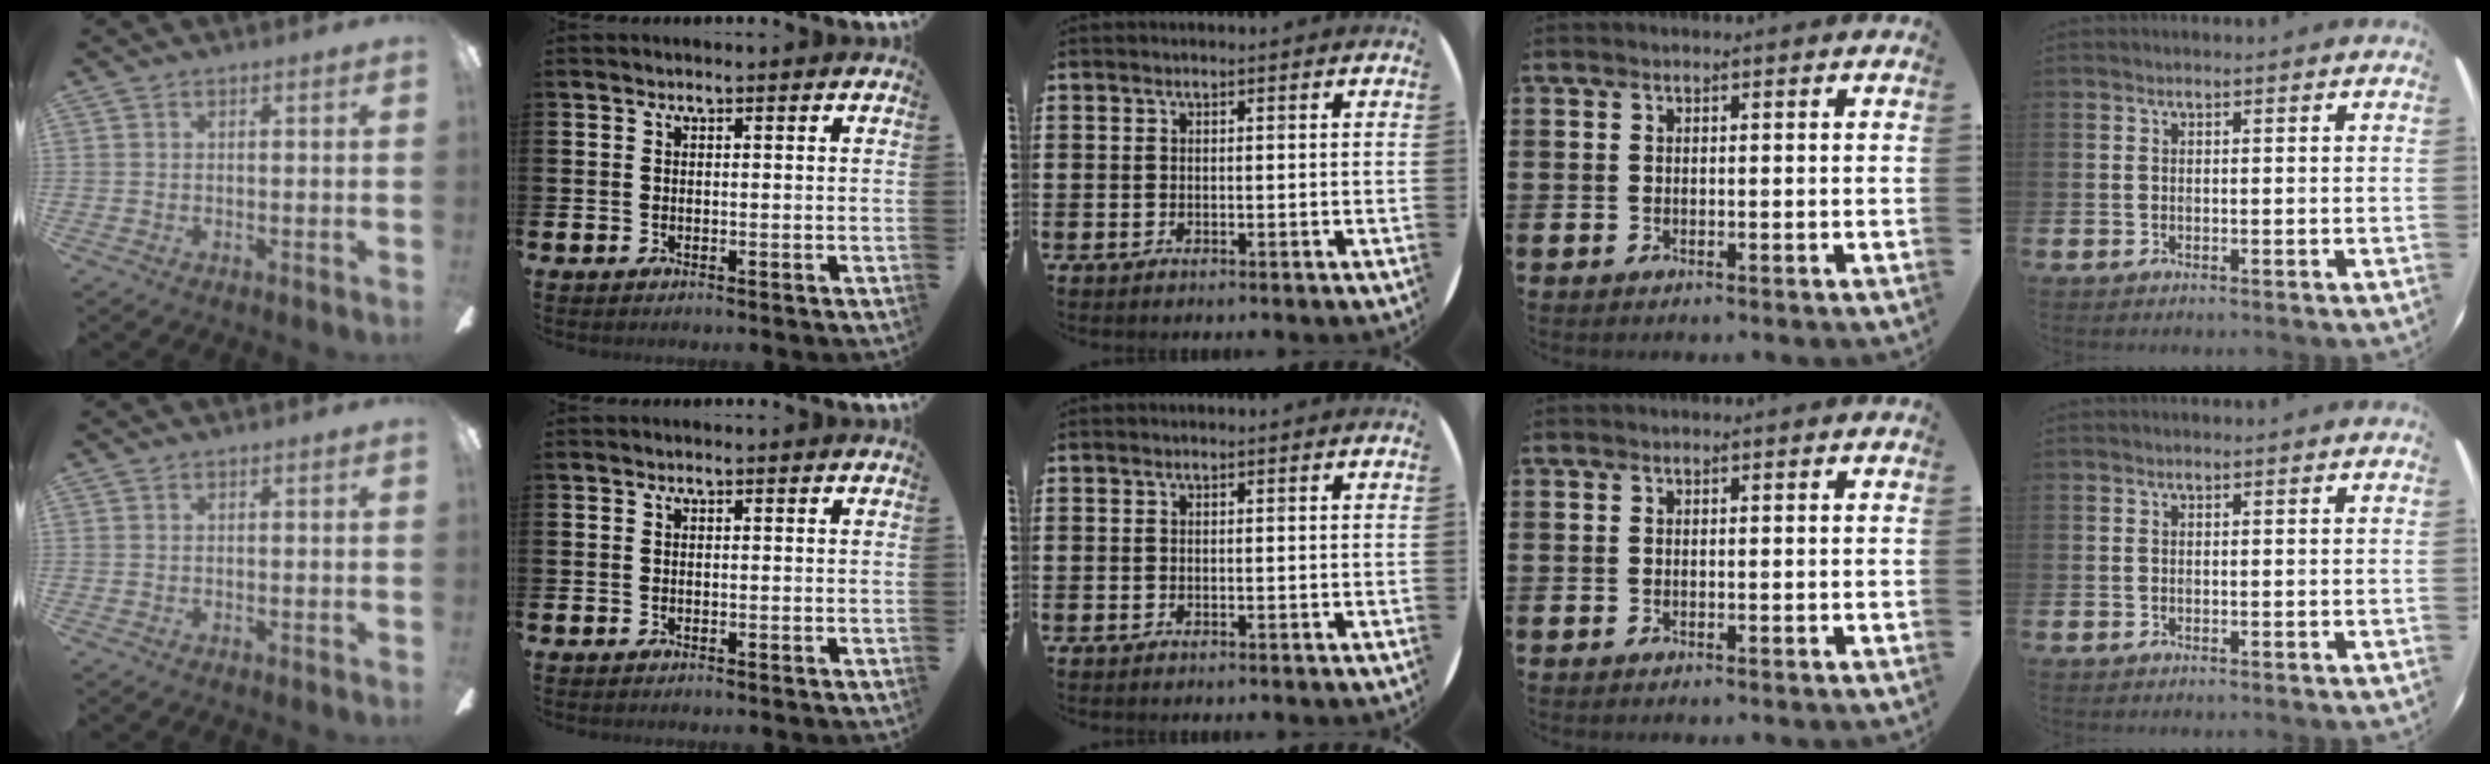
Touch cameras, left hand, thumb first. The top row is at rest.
{}